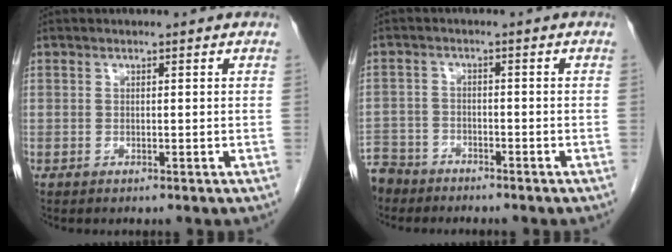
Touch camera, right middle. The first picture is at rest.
{"total": 7.5, "force": [-6.4, 3.8, 0.8], "torque": [-0.030, -0.007, -0.118]}